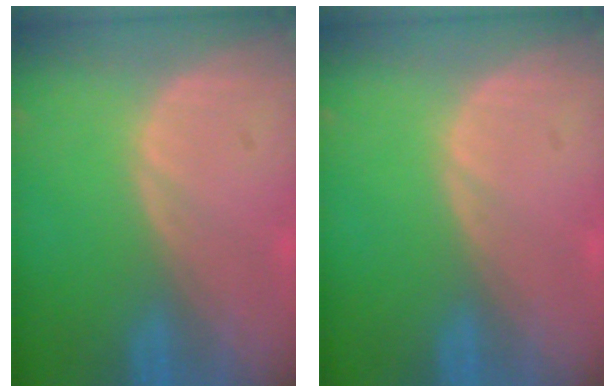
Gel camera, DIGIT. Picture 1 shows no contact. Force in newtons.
{"total": 0.0}